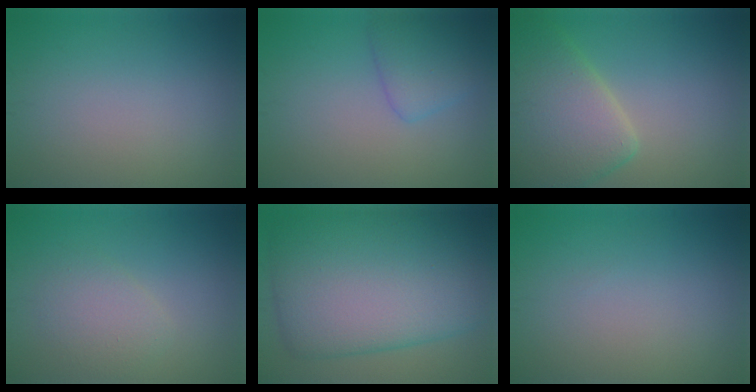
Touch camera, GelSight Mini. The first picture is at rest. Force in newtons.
{"total": 2.7, "press": 2.7, "slide": 0.2}
{"total": 7.4, "press": 7.4, "slide": 0.4}
{"total": 2.4, "press": 2.4, "slide": 0.1}
{"total": 12.9, "press": 12.9, "slide": 0.4}
{"total": 0.0}